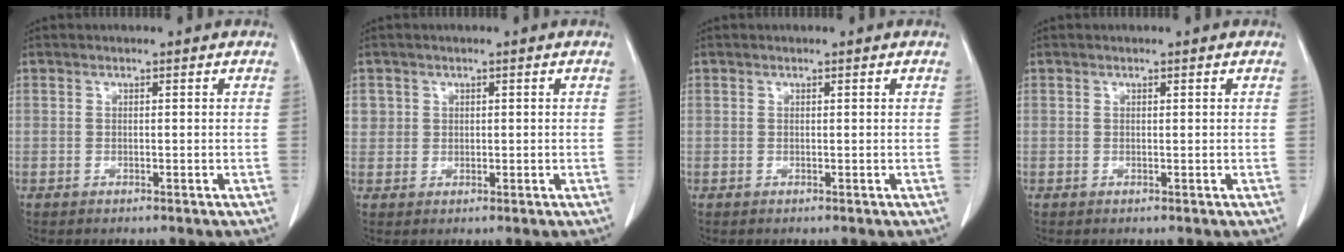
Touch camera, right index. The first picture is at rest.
{"total": 2.1, "force": [0.7, 1.9, 0.2], "torque": [0.011, 0.000, 0.009]}
{"total": 0.0}
{"total": 0.0}